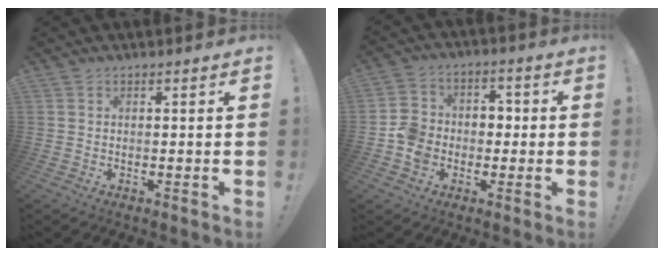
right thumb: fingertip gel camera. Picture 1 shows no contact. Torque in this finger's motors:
{"motor_torque": [1.52, 1.19, 0.65, -0.26, 0.00]}